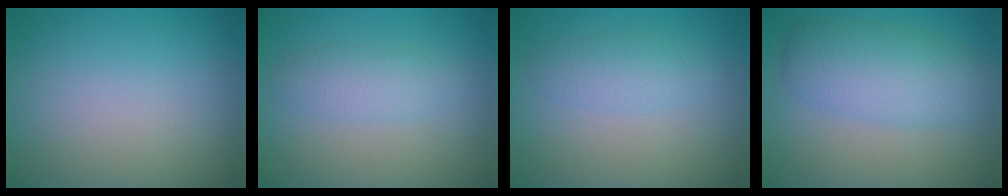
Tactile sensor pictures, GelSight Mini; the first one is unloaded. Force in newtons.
{"total": 2.3, "press": 2.3, "slide": 0.1}
{"total": 1.0, "press": 1.0, "slide": 0.0}
{"total": 5.1, "press": 5.1, "slide": 0.1}